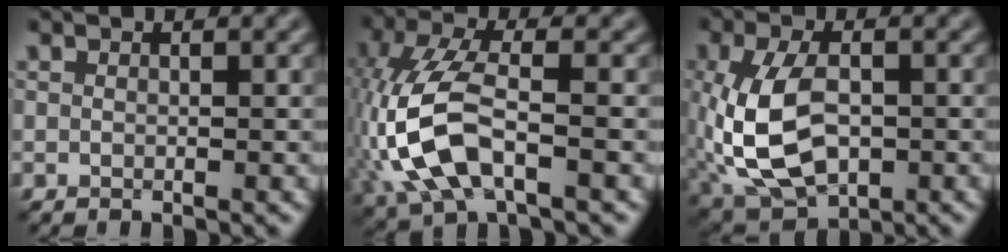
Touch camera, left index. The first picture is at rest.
{"total": 9.2, "force": [-2.3, 4.2, 7.9], "torque": [-0.191, 0.010, -0.058]}
{"total": 8.9, "force": [-1.7, 5.1, 7.0], "torque": [-0.161, -0.009, -0.035]}